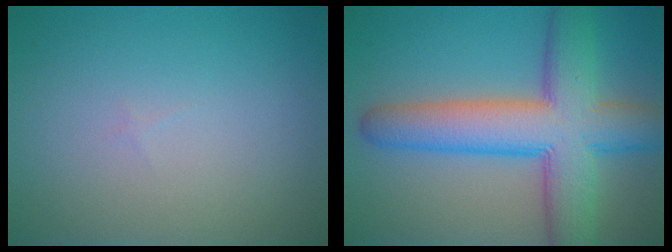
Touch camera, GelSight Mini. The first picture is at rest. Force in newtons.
{"total": 10.3, "press": 10.3, "slide": 0.3}